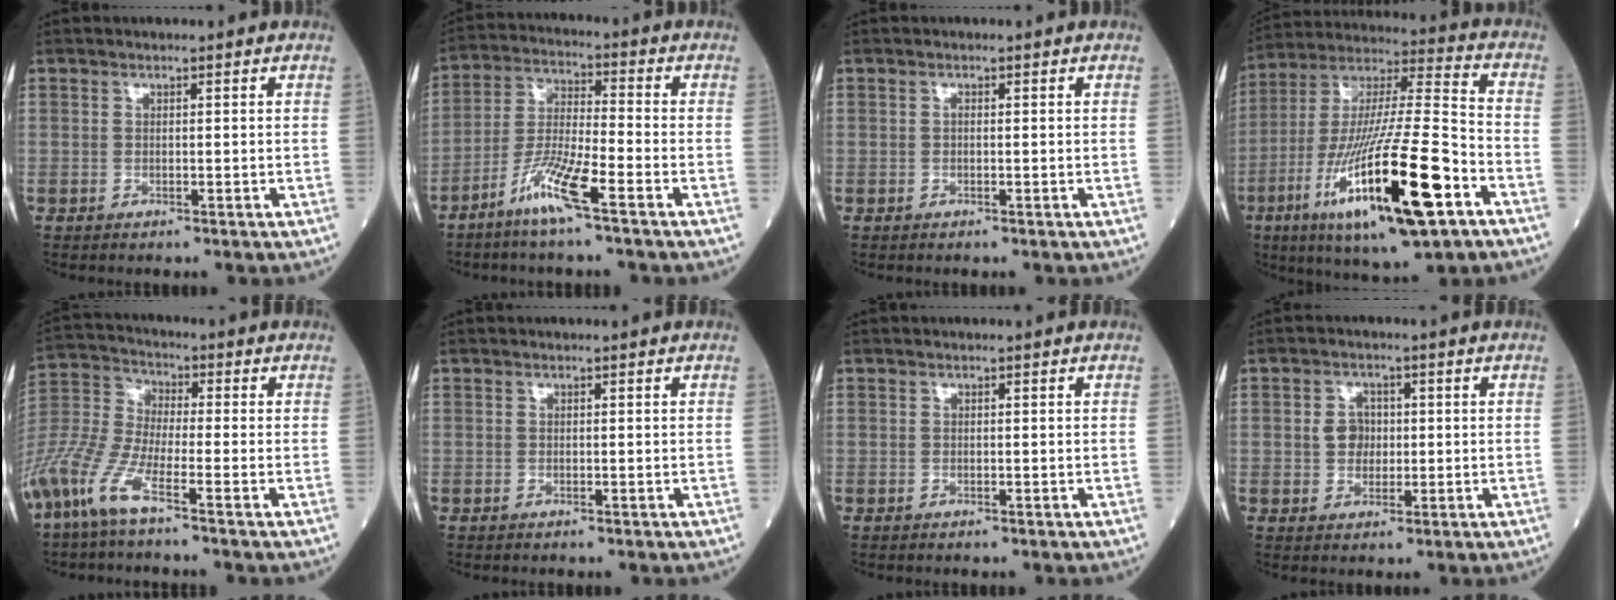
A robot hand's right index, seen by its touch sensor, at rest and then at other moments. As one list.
[{"total": 8.7, "force": [-5.2, 0.1, 6.9], "torque": [-0.142, -0.010, -0.105]}, {"total": 0.0}, {"total": 24.4, "force": [-10.2, 3.1, 21.9], "torque": [-0.408, -0.038, -0.171]}, {"total": 12.4, "force": [-7.6, 1.9, 9.6], "torque": [-0.229, -0.020, -0.158]}, {"total": 0.0}, {"total": 0.0}, {"total": 3.4, "force": [0.2, 3.0, 1.7], "torque": [-0.026, 0.008, 0.003]}]